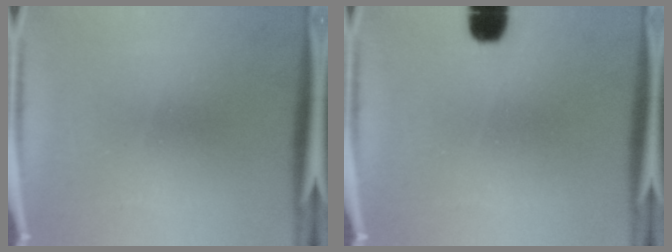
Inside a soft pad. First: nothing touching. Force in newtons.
{"total": 4.8}